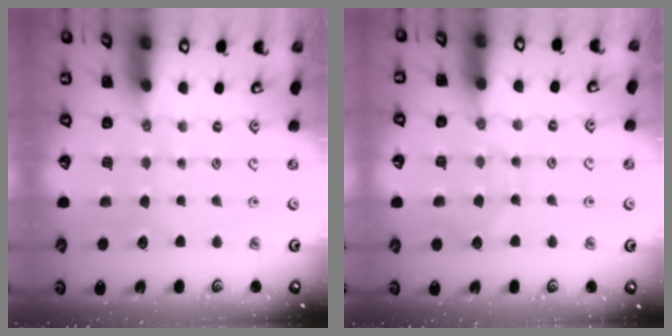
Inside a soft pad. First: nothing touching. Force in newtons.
{"total": 5.0, "press": 5.0, "slide": 0.5}